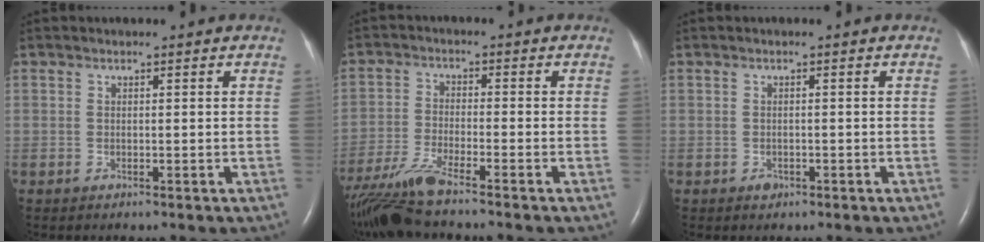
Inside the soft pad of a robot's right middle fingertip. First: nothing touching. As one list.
[{"total": 9.0, "force": [-7.7, -0.7, 4.6], "torque": [-0.098, -0.025, -0.145]}, {"total": 0.9, "force": [-0.6, 0.7, 0.3], "torque": [-0.006, 0.001, -0.006]}]